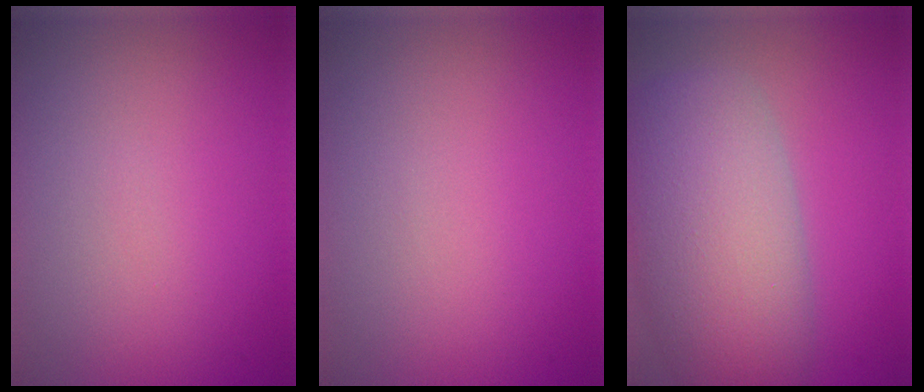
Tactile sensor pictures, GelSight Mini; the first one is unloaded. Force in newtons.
{"total": 0.0}
{"total": 9.6, "press": 9.6, "slide": 0.7}